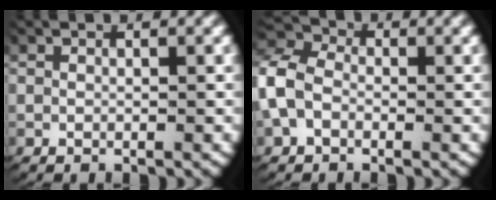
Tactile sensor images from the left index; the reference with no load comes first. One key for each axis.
{"total": 6.4, "fx": 0.4, "fy": 5.5, "fz": 3.3, "tx": -0.072, "ty": 0.008, "tz": -0.010}